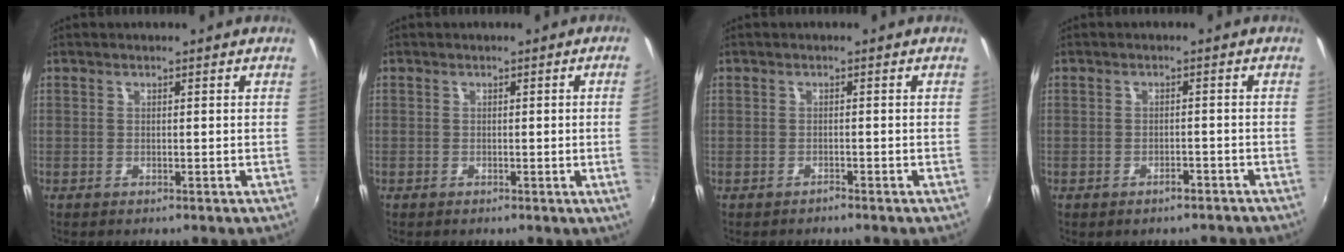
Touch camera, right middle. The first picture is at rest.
{"total": 2.9, "force": [0.0, -1.7, 2.4], "torque": [-0.034, -0.012, 0.006]}
{"total": 0.8, "force": [-0.7, 0.3, -0.1], "torque": [0.000, 0.002, -0.014]}
{"total": 2.8, "force": [-2.3, 1.2, 1.0], "torque": [-0.017, 0.001, -0.026]}